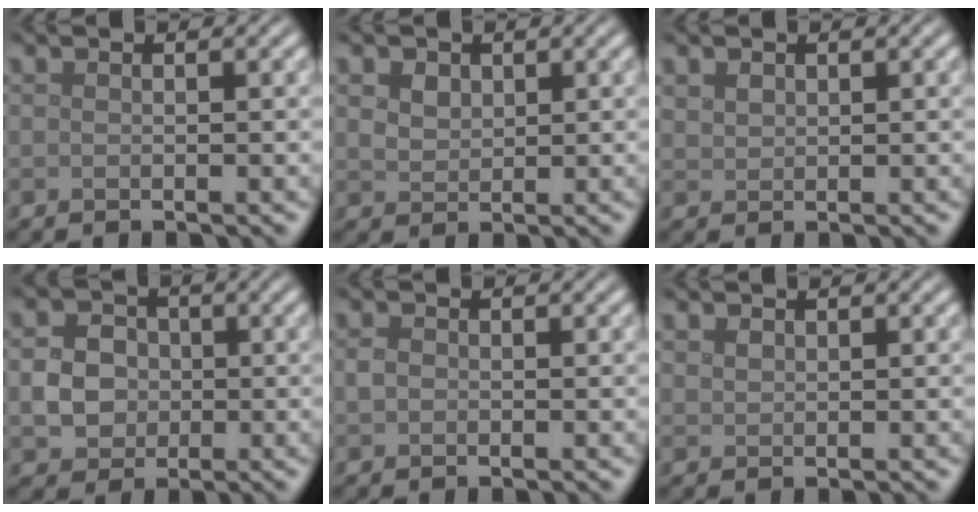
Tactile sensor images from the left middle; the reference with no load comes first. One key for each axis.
{"total": 2.9, "fx": 1.6, "fy": 2.0, "fz": 1.4, "tx": -0.038, "ty": 0.007, "tz": 0.028}
{"total": 1.2, "fx": 0.7, "fy": 0.9, "fz": 0.4, "tx": -0.010, "ty": 0.001, "tz": 0.016}
{"total": 3.5, "fx": -0.4, "fy": 3.1, "fz": 1.6, "tx": -0.026, "ty": 0.001, "tz": -0.008}
{"total": 0.9, "fx": -0.1, "fy": 0.8, "fz": 0.4, "tx": -0.008, "ty": -0.001, "tz": -0.005}
{"total": 0.9, "fx": 0.5, "fy": 0.6, "fz": 0.3, "tx": -0.007, "ty": 0.000, "tz": 0.012}